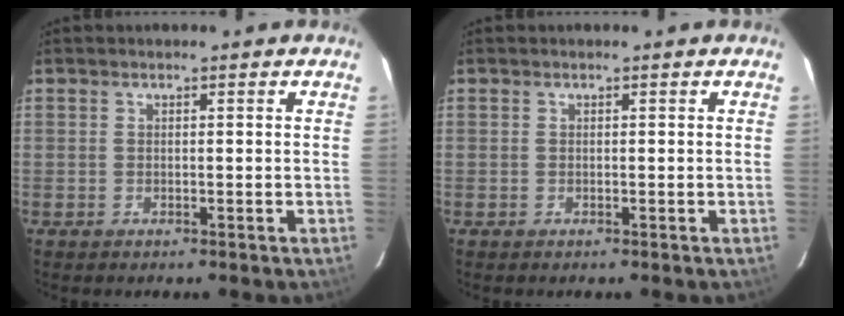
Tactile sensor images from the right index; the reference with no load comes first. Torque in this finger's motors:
{"motor_torque": [0.00, 0.00, 0.02, 0.00]}